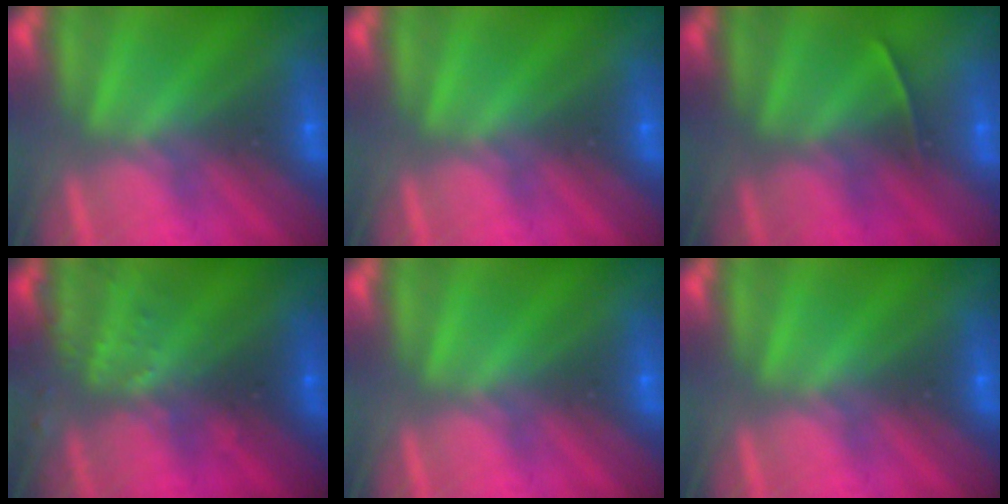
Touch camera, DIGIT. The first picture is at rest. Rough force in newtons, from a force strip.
{"total": 0.0}
{"total": 1.4}
{"total": 3.2}
{"total": 0.0}
{"total": 0.0}